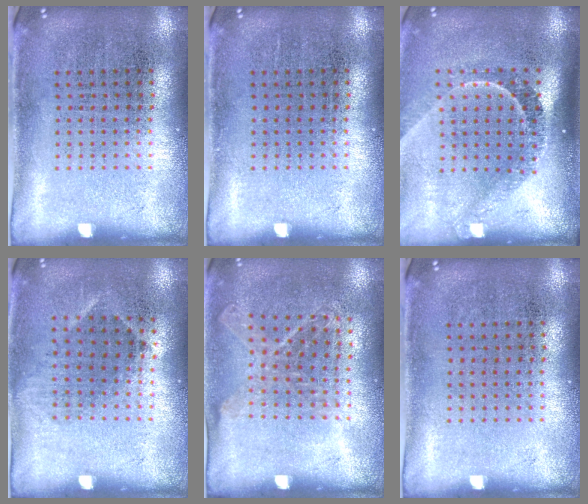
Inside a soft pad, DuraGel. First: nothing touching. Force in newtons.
{"total": 0.0}
{"total": 2.2, "press": 1.5, "slide": 1.5}
{"total": 1.1, "press": 0.9, "slide": 0.7}
{"total": 1.1, "press": 1.0, "slide": 0.5}
{"total": 0.0}